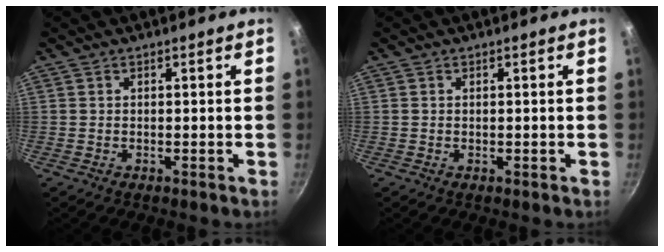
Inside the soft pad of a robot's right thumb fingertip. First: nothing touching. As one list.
[{"total": 0.0}]